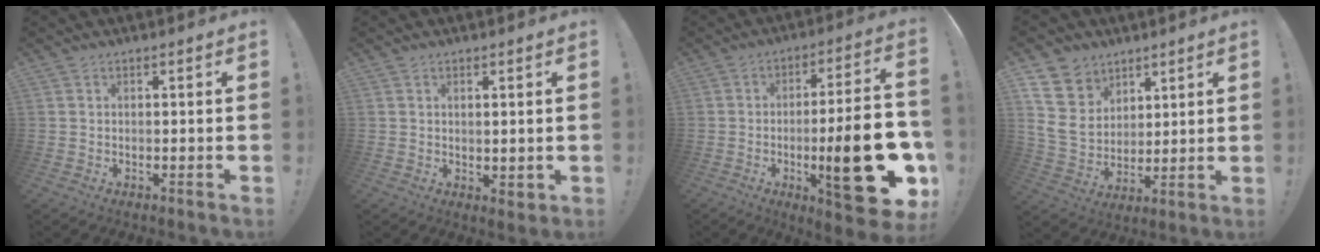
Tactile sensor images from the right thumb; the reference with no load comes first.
{"total": 2.3, "force": [1.5, 1.0, 1.4], "torque": [-0.016, -0.008, 0.026]}
{"total": 25.5, "force": [-6.6, 7.1, 23.6], "torque": [-0.341, 0.020, -0.094]}
{"total": 13.9, "force": [6.0, 11.4, 5.2], "torque": [-0.097, -0.041, 0.123]}